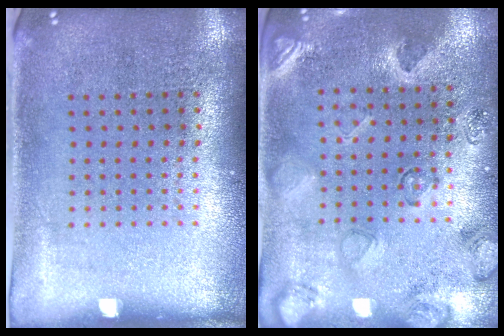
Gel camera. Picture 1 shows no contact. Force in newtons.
{"total": 2.3, "press": 1.9, "slide": 1.3}